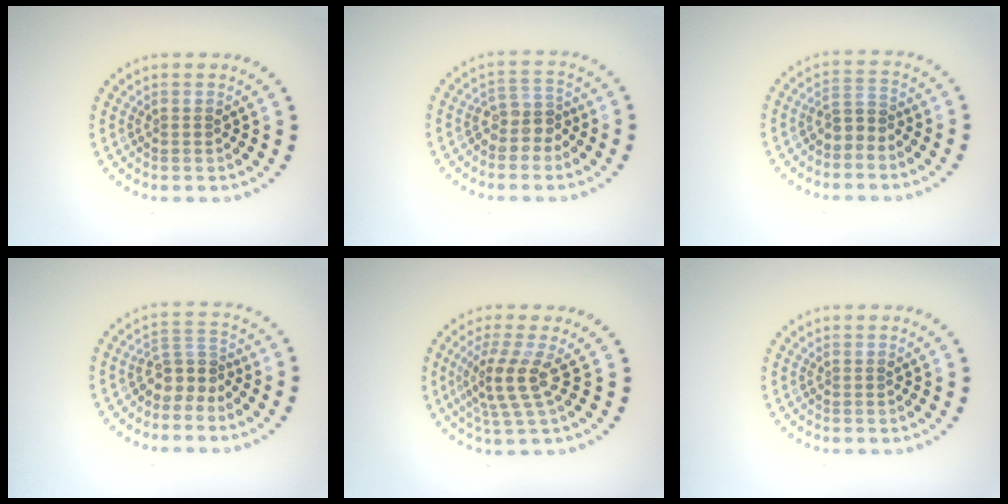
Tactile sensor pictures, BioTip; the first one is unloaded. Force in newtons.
{"total": 2.5, "press": 2.1, "slide": 1.5}
{"total": 1.9, "press": 1.6, "slide": 1.1}
{"total": 2.8, "press": 2.0, "slide": 2.0}
{"total": 3.5, "press": 2.7, "slide": 2.2}
{"total": 0.0}